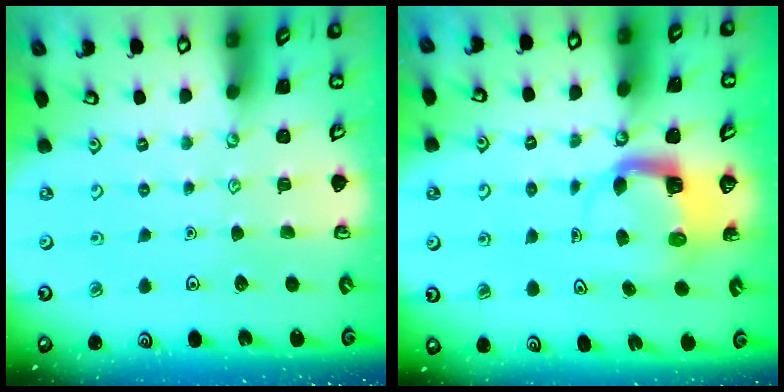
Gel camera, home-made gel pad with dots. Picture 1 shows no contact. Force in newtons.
{"total": 4.4, "press": 4.4, "slide": 0.3}